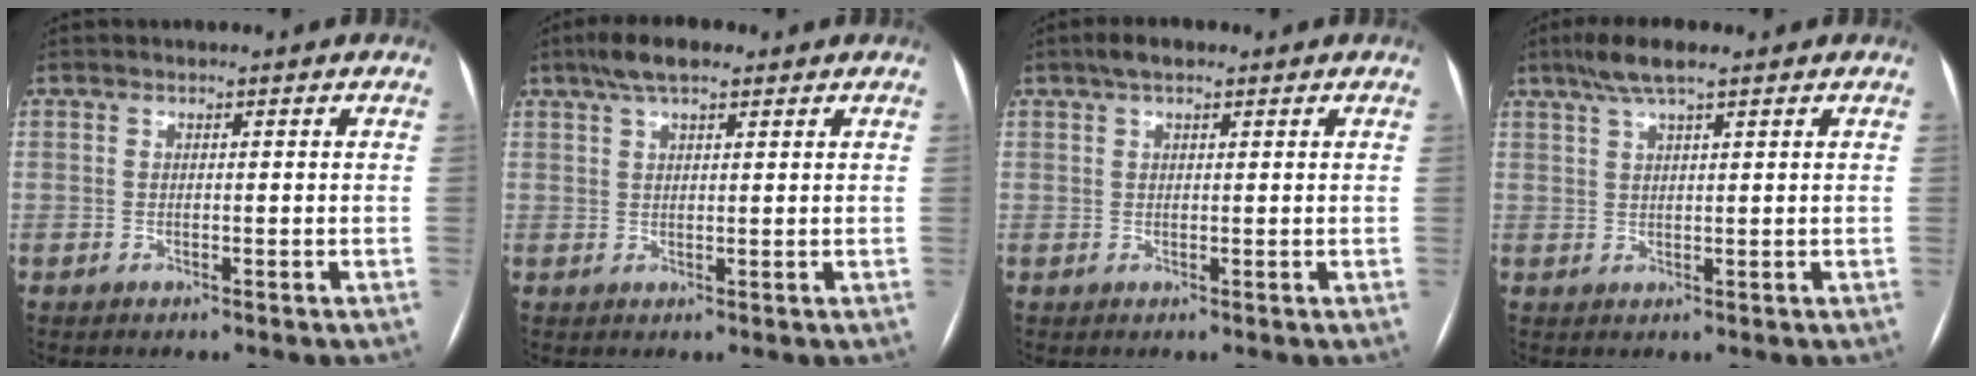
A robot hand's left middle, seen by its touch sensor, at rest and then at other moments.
{"total": 5.5, "force": [3.8, 1.6, 3.7], "torque": [-0.075, 0.022, 0.065]}
{"total": 3.2, "force": [2.1, 1.2, 2.1], "torque": [-0.044, 0.019, 0.036]}
{"total": 5.2, "force": [3.6, 0.6, 3.7], "torque": [-0.077, 0.018, 0.067]}